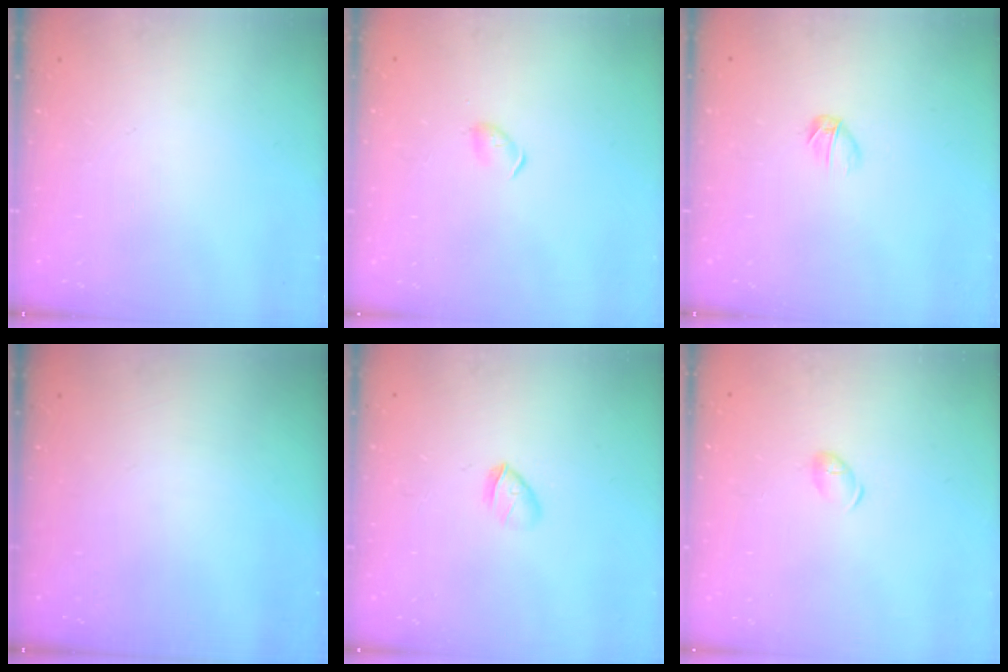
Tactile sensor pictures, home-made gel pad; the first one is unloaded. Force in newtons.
{"total": 3.0, "press": 2.9, "slide": 0.6}
{"total": 3.8, "press": 3.6, "slide": 1.1}
{"total": 0.0}
{"total": 3.4, "press": 3.2, "slide": 1.1}
{"total": 5.8, "press": 5.8, "slide": 0.8}